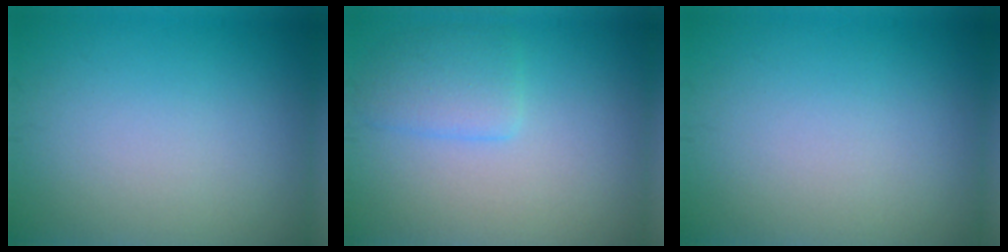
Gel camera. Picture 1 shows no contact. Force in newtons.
{"total": 2.6, "press": 2.6, "slide": 0.1}
{"total": 0.0}